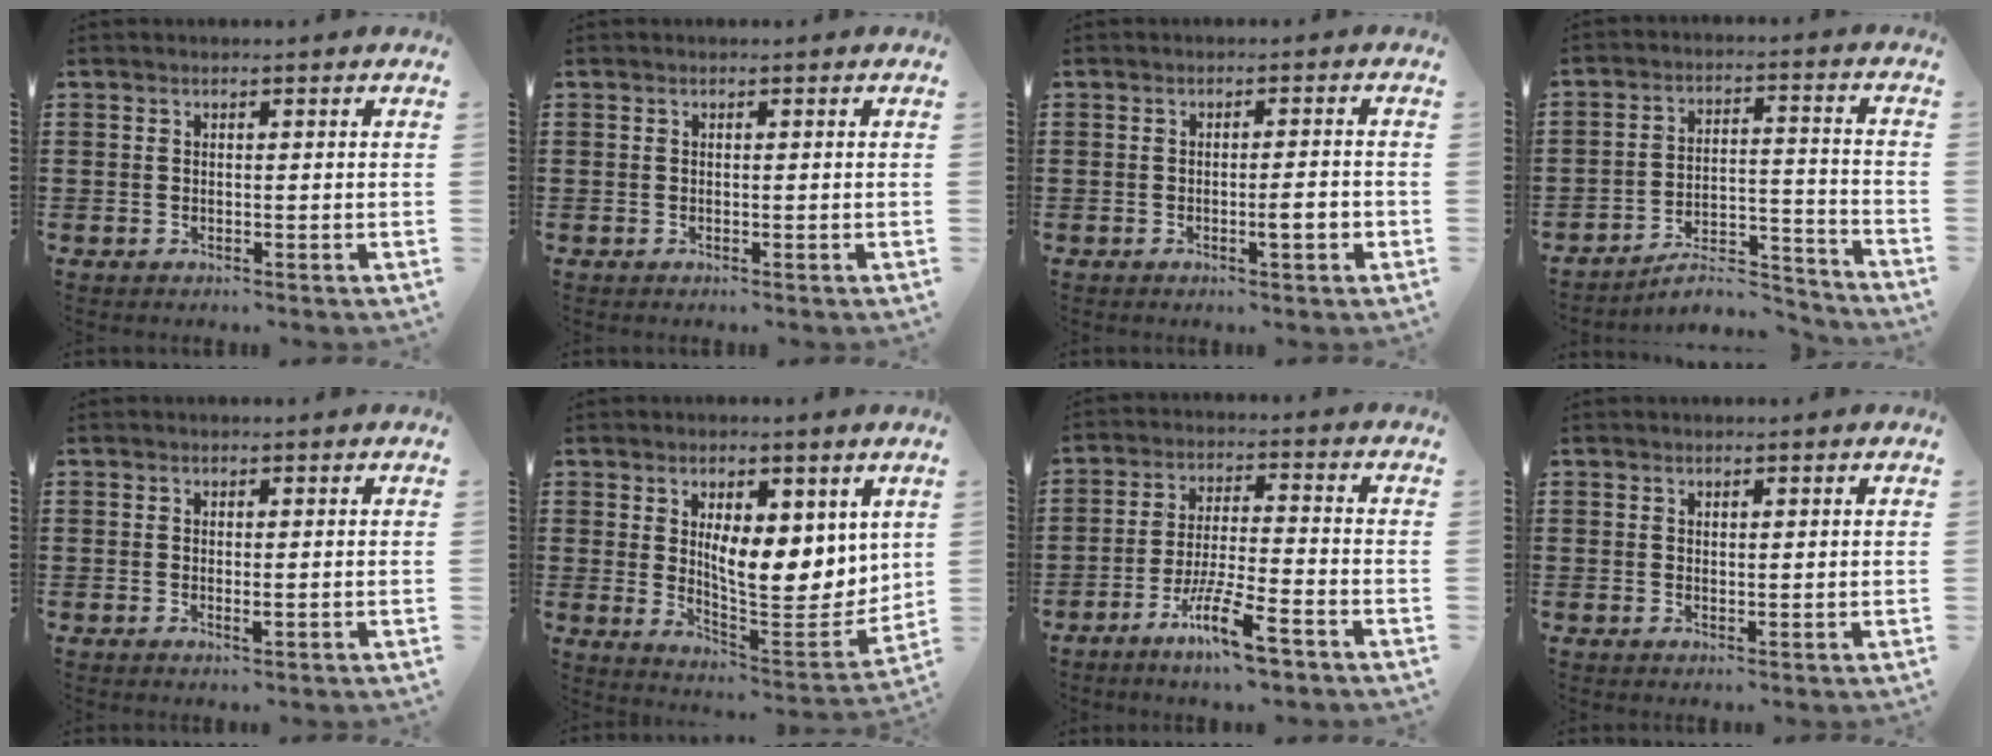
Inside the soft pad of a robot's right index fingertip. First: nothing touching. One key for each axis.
{"total": 0.0}
{"total": 3.2, "fx": -0.9, "fy": 0.5, "fz": 3.0, "tx": -0.042, "ty": -0.004, "tz": -0.018}
{"total": 6.5, "fx": -5.9, "fy": 1.7, "fz": 2.2, "tx": -0.031, "ty": 0.014, "tz": -0.113}
{"total": 0.9, "fx": -0.1, "fy": 0.2, "fz": 0.9, "tx": -0.016, "ty": -0.002, "tz": 0.000}
{"total": 9.0, "fx": 3.2, "fy": 4.1, "fz": 7.3, "tx": -0.107, "ty": -0.027, "tz": 0.052}
{"total": 9.7, "fx": -5.7, "fy": 1.4, "fz": 7.6, "tx": -0.153, "ty": -0.001, "tz": -0.109}
{"total": 0.7, "fx": 0.5, "fy": 0.3, "fz": 0.3, "tx": -0.008, "ty": 0.003, "tz": 0.010}